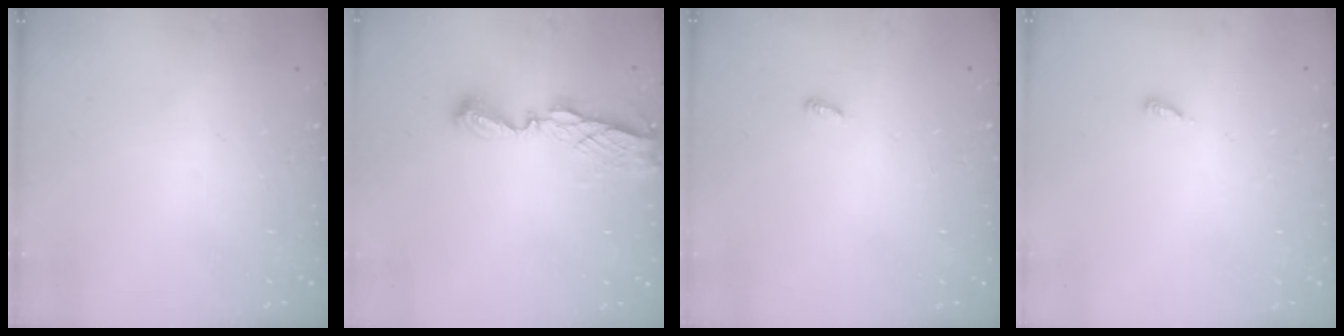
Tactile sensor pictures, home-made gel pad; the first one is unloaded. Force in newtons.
{"total": 6.9, "press": 6.9, "slide": 0.6}
{"total": 2.6, "press": 2.6, "slide": 0.2}
{"total": 2.9, "press": 2.9, "slide": 0.2}